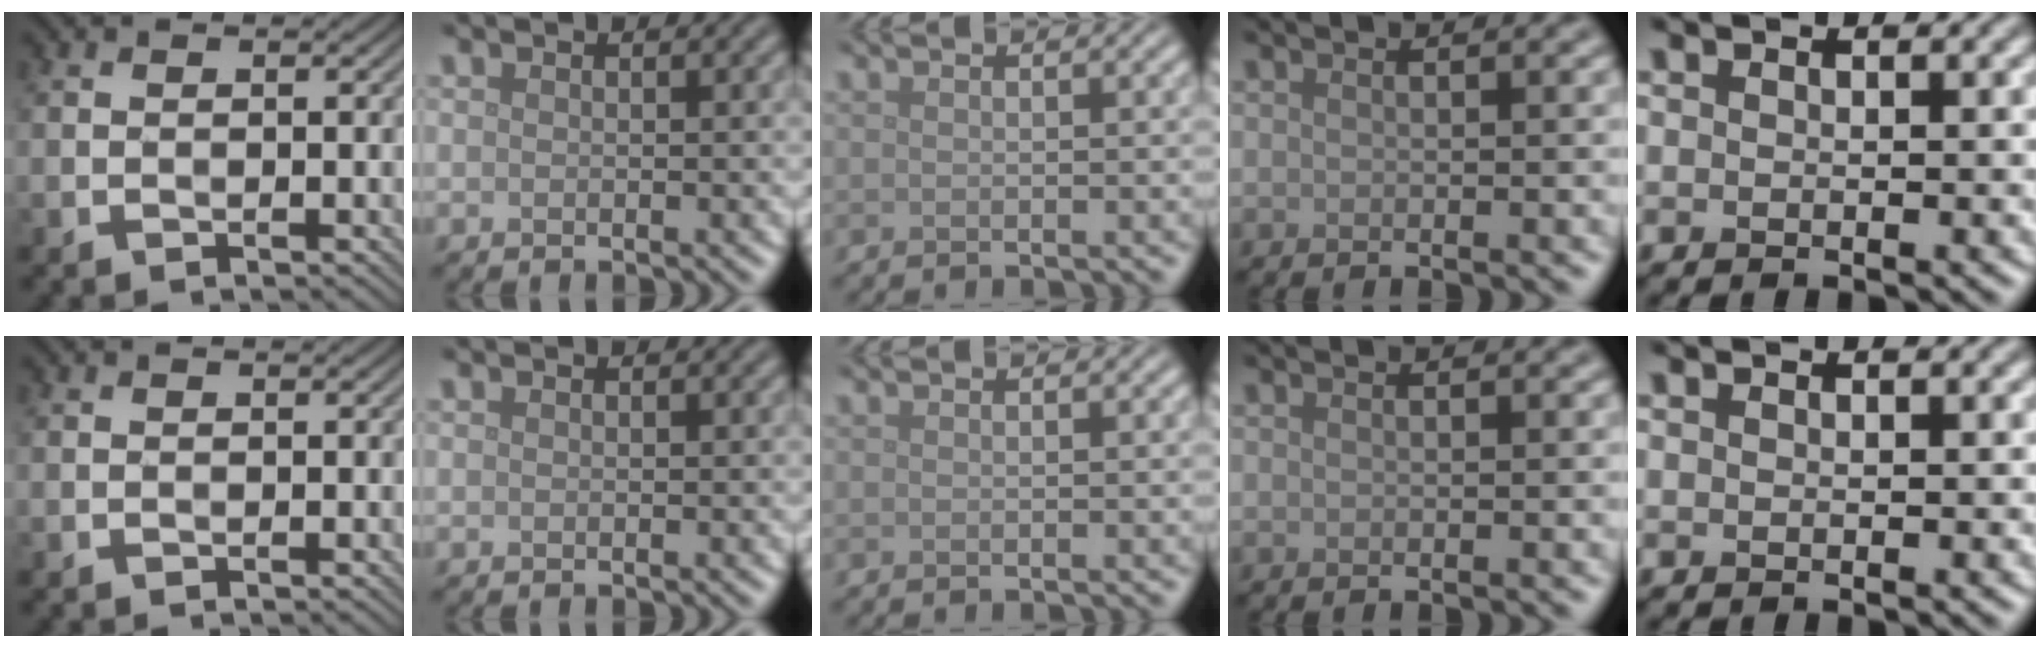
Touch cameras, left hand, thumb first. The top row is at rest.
{}